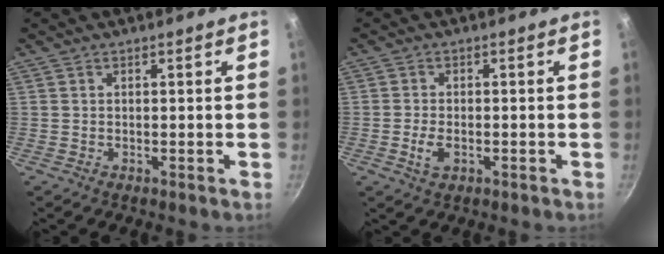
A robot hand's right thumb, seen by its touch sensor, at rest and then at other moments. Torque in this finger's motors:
{"motor_torque": [-0.21, 0.15, -0.30, 0.24, 0.00]}